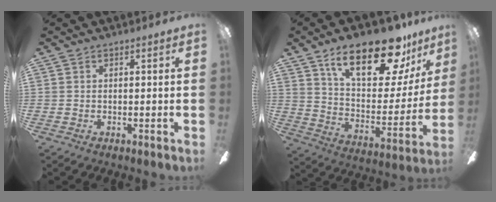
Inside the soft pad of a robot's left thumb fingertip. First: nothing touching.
{"total": 24.1, "force": [16.3, 9.2, 15.2], "torque": [-0.238, -0.091, 0.275]}